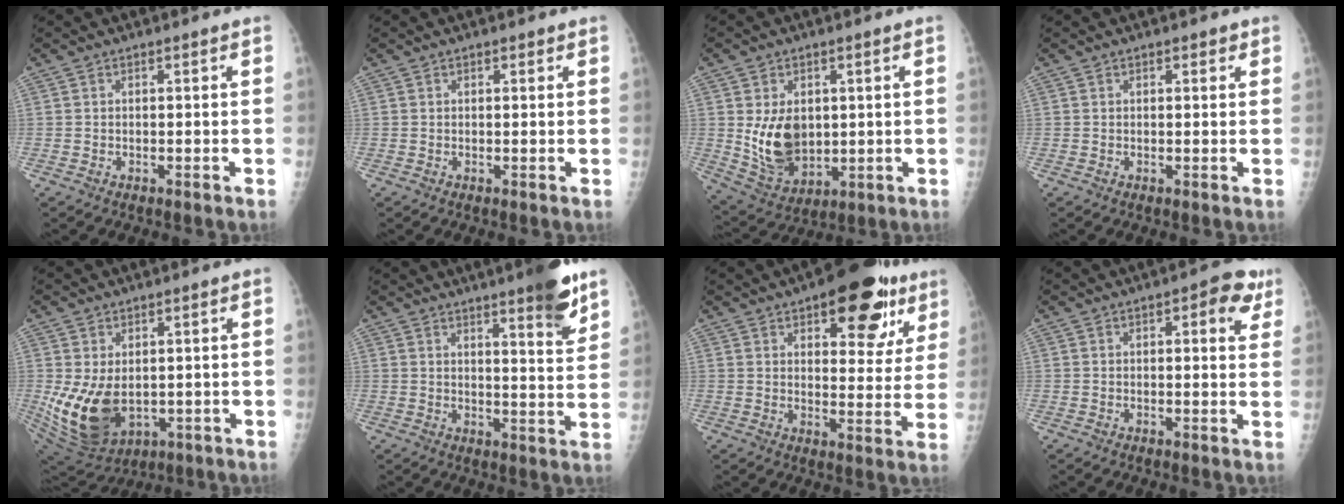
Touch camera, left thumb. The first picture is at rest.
{"total": 0.9, "force": [0.5, 0.5, 0.6], "torque": [-0.003, -0.001, 0.005]}
{"total": 11.5, "force": [1.0, 8.1, 8.0], "torque": [-0.110, -0.021, 0.040]}
{"total": 1.3, "force": [0.8, 0.7, 0.8], "torque": [-0.002, -0.001, 0.006]}
{"total": 12.8, "force": [-0.7, 8.6, 9.4], "torque": [-0.168, -0.019, 0.017]}
{"total": 9.7, "force": [6.4, 1.5, 7.2], "torque": [-0.081, -0.039, 0.084]}
{"total": 18.0, "force": [9.5, 8.0, 13.0], "torque": [-0.120, -0.028, 0.126]}
{"total": 6.1, "force": [2.8, 2.6, 4.8], "torque": [-0.032, -0.004, 0.024]}